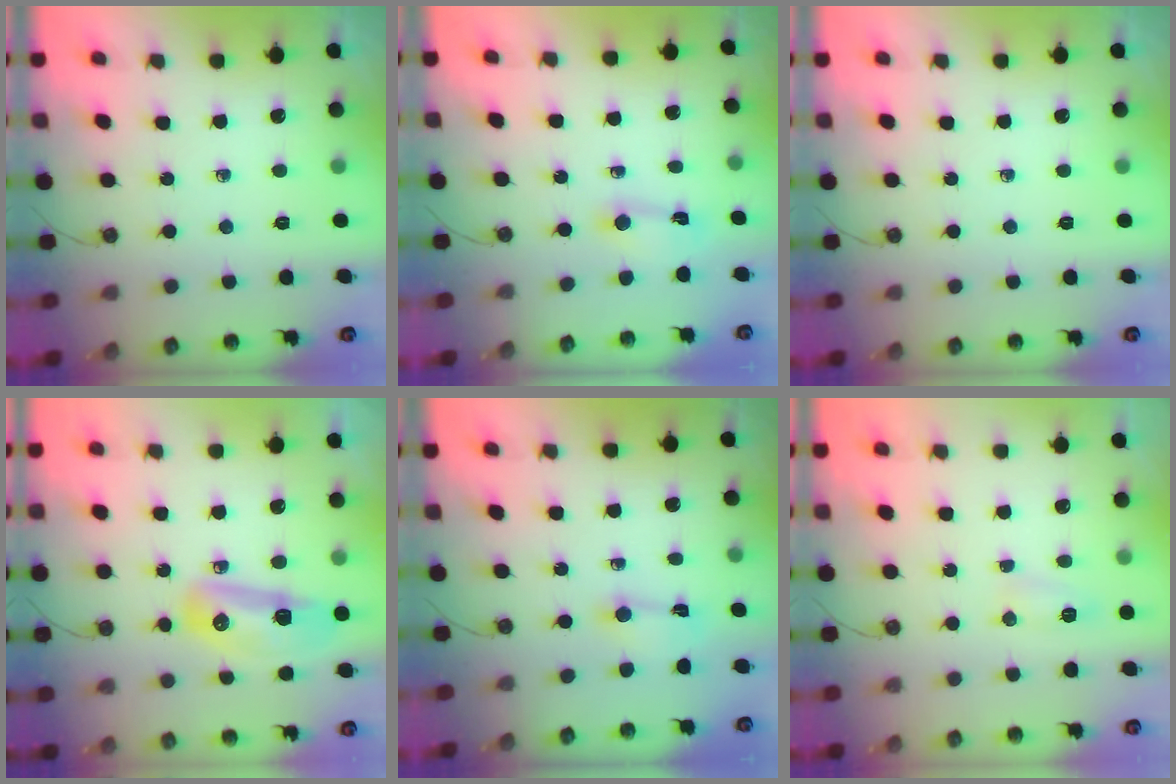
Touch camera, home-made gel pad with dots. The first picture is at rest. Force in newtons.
{"total": 1.5, "press": 1.5, "slide": 0.2}
{"total": 0.0}
{"total": 18.3, "press": 14.2, "slide": 11.6}
{"total": 1.3, "press": 1.2, "slide": 0.5}
{"total": 6.5, "press": 6.5, "slide": 0.7}